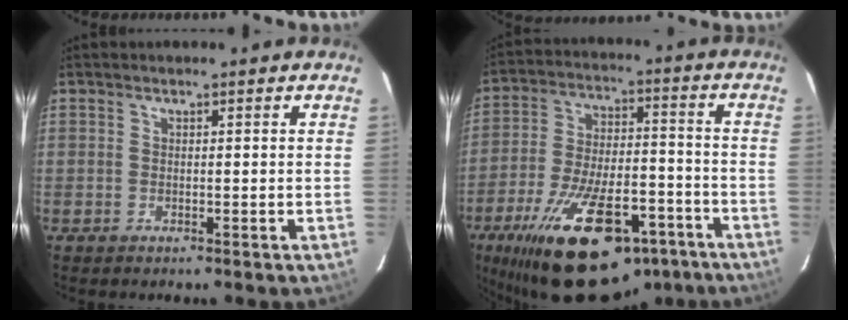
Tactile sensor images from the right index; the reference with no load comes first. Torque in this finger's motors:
{"motor_torque": [1.72, -0.42, 1.06, 0.21]}